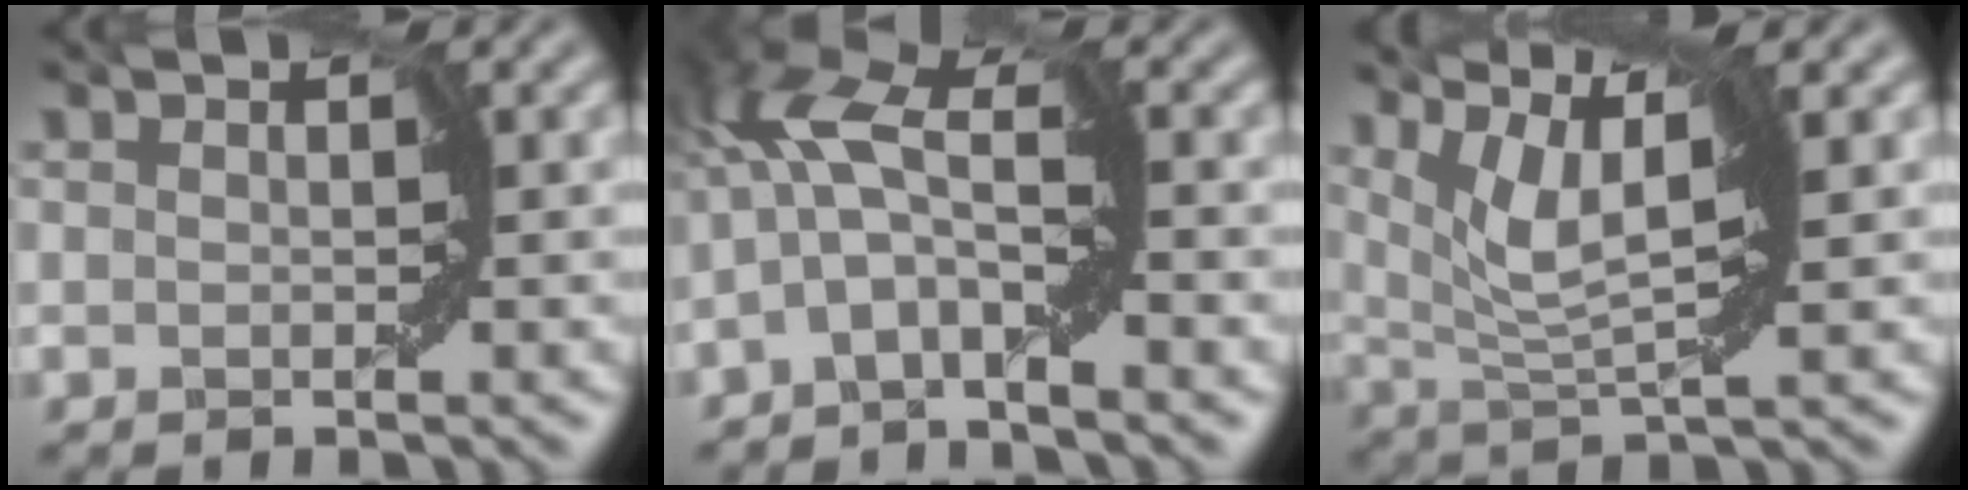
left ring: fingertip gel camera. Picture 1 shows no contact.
{"total": 5.2, "force": [-1.4, 1.6, 4.8], "torque": [-0.105, 0.020, -0.041]}
{"total": 4.7, "force": [2.4, 0.8, 4.0], "torque": [-0.083, -0.002, 0.047]}